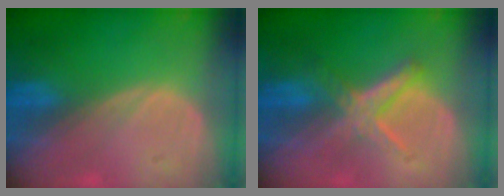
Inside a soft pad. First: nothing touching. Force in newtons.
{"total": 5.8, "press": 5.4, "slide": 2.1}